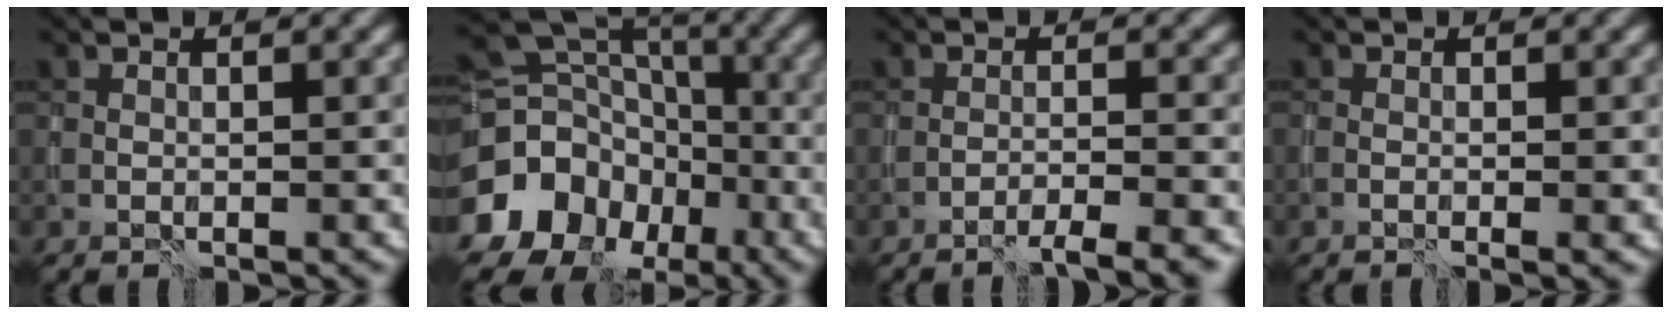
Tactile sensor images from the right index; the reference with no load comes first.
{"total": 15.2, "force": [-6.5, 13.0, 4.3], "torque": [-0.109, -0.029, -0.113]}
{"total": 3.3, "force": [-2.8, 0.1, 1.7], "torque": [-0.014, 0.007, -0.058]}
{"total": 1.0, "force": [-0.4, 0.0, 0.9], "torque": [-0.015, -0.004, -0.010]}